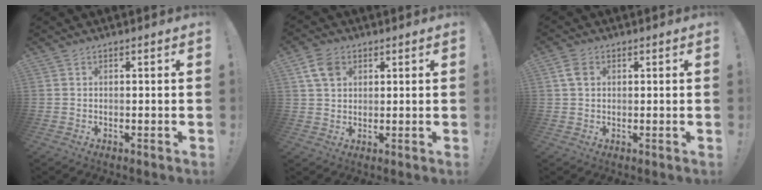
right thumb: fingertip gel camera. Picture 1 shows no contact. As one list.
[{"total": 6.8, "force": [2.9, 4.9, 3.8], "torque": [-0.068, 0.004, 0.059]}, {"total": 4.4, "force": [1.3, 3.1, 2.8], "torque": [-0.039, 0.003, 0.025]}]